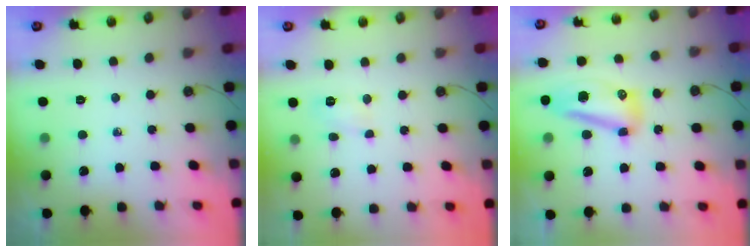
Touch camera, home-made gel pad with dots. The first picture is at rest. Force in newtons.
{"total": 3.9, "press": 3.9, "slide": 0.4}
{"total": 14.1, "press": 14.0, "slide": 1.1}